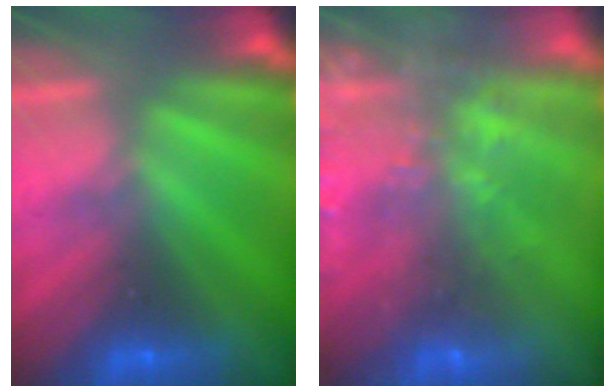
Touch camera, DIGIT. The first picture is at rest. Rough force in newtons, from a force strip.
{"total": 7.3}